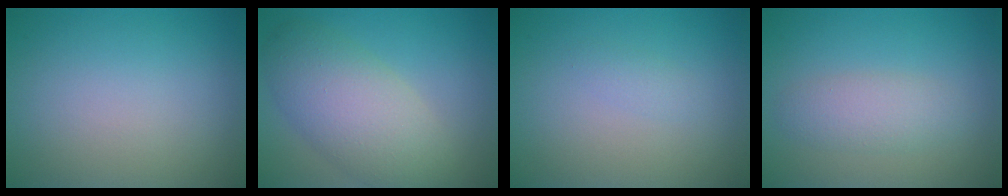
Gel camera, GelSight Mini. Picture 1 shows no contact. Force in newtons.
{"total": 6.9, "press": 6.9, "slide": 0.6}
{"total": 0.9, "press": 0.9, "slide": 0.0}
{"total": 2.6, "press": 2.6, "slide": 0.0}